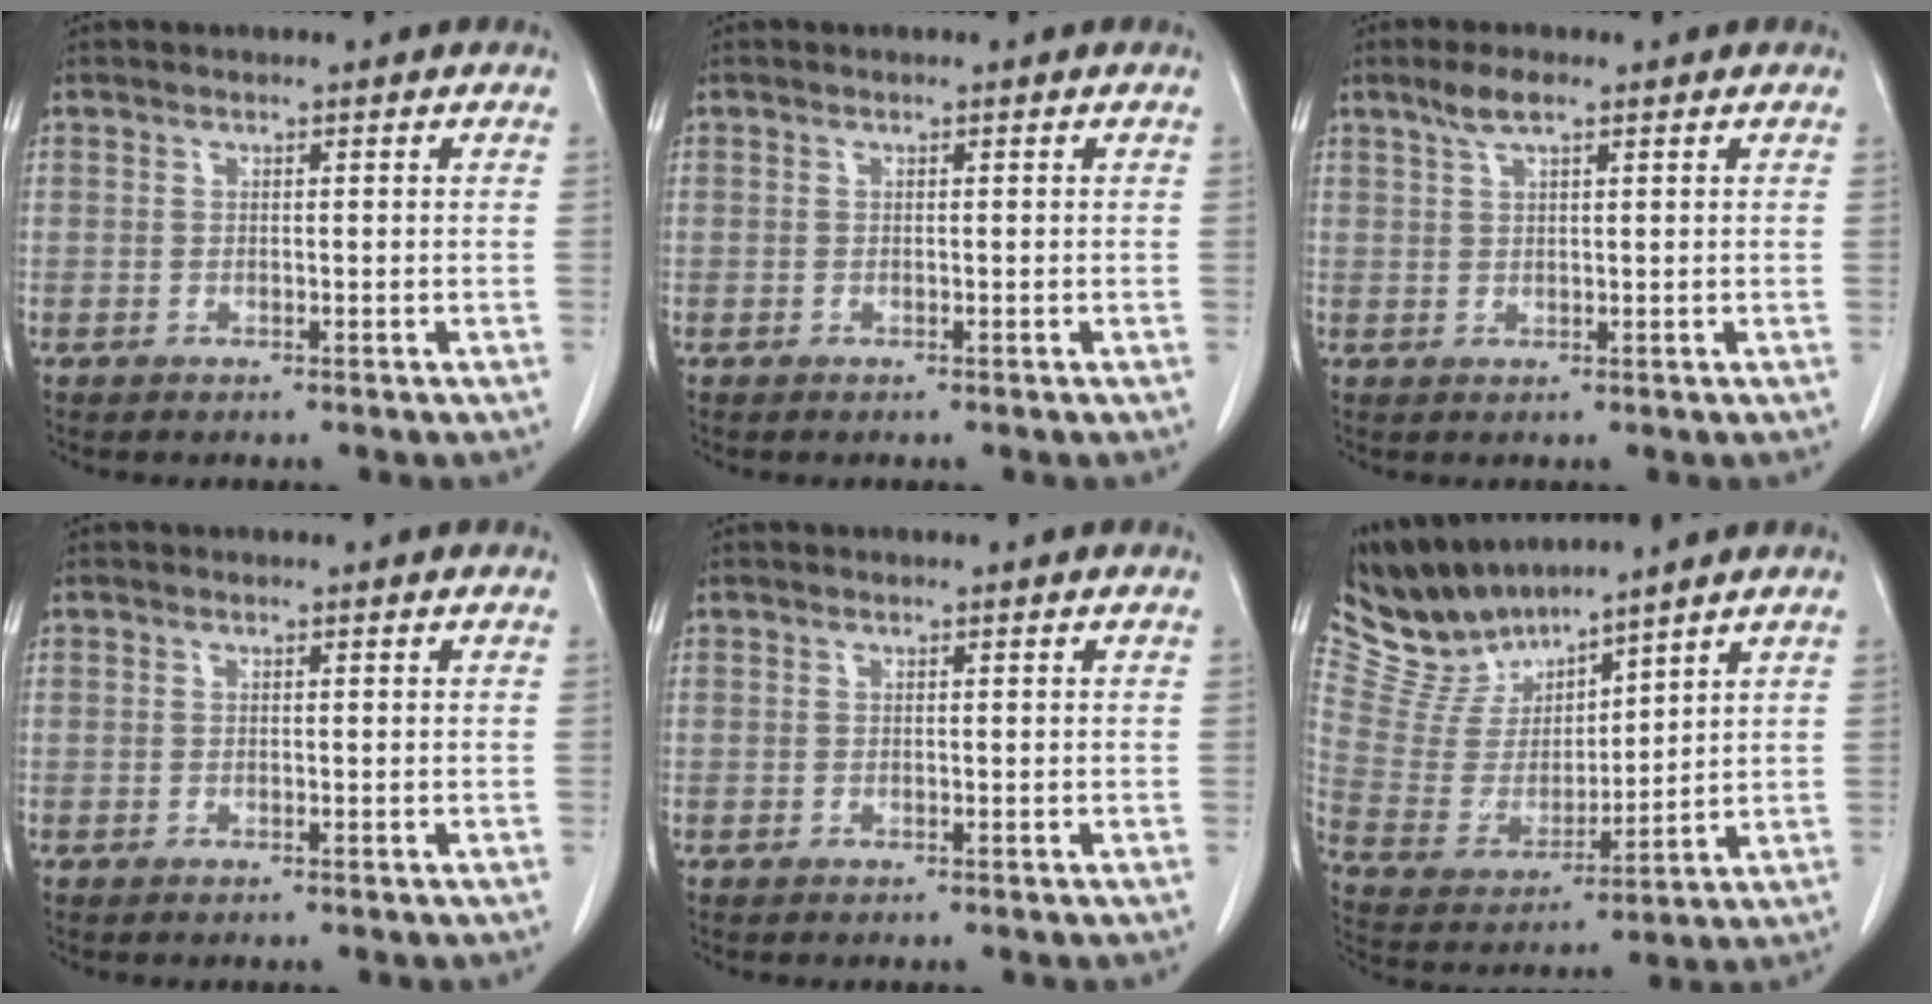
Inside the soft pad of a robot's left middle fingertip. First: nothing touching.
{"total": 0.0}
{"total": 3.0, "force": [2.0, 0.5, 2.2], "torque": [-0.048, 0.008, 0.042]}
{"total": 0.0}
{"total": 0.0}
{"total": 10.2, "force": [9.9, 2.0, 1.4], "torque": [-0.049, 0.004, 0.218]}